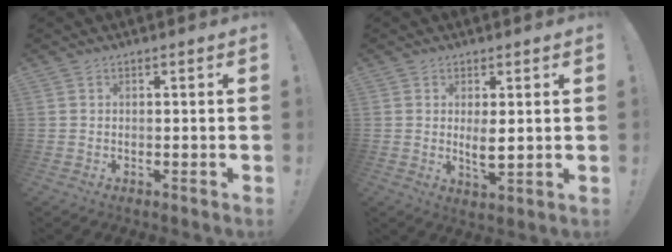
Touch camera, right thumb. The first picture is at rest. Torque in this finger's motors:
{"motor_torque": [-0.16, 0.27, 0.44, -0.13, 0.17]}